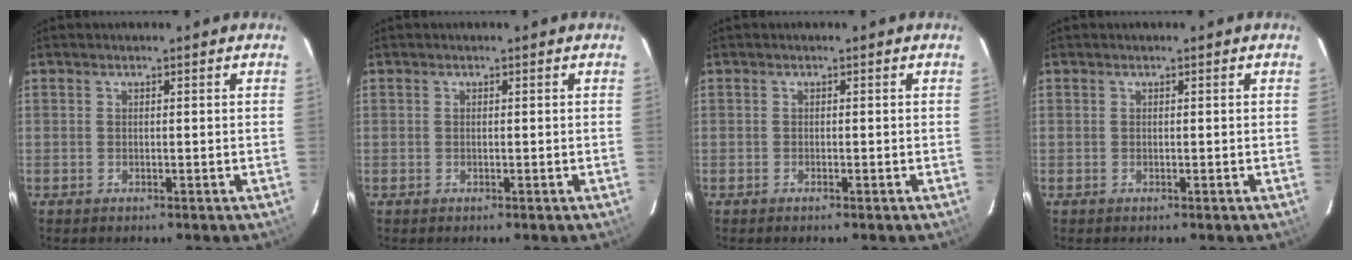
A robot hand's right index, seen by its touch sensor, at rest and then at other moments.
{"total": 0.0}
{"total": 0.0}
{"total": 0.0}